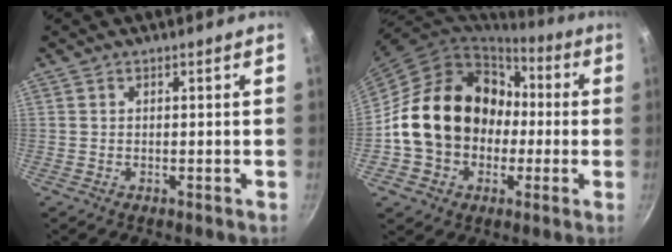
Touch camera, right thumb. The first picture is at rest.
{"total": 20.6, "force": [-0.5, 16.9, 11.8], "torque": [-0.172, 0.053, 0.002]}